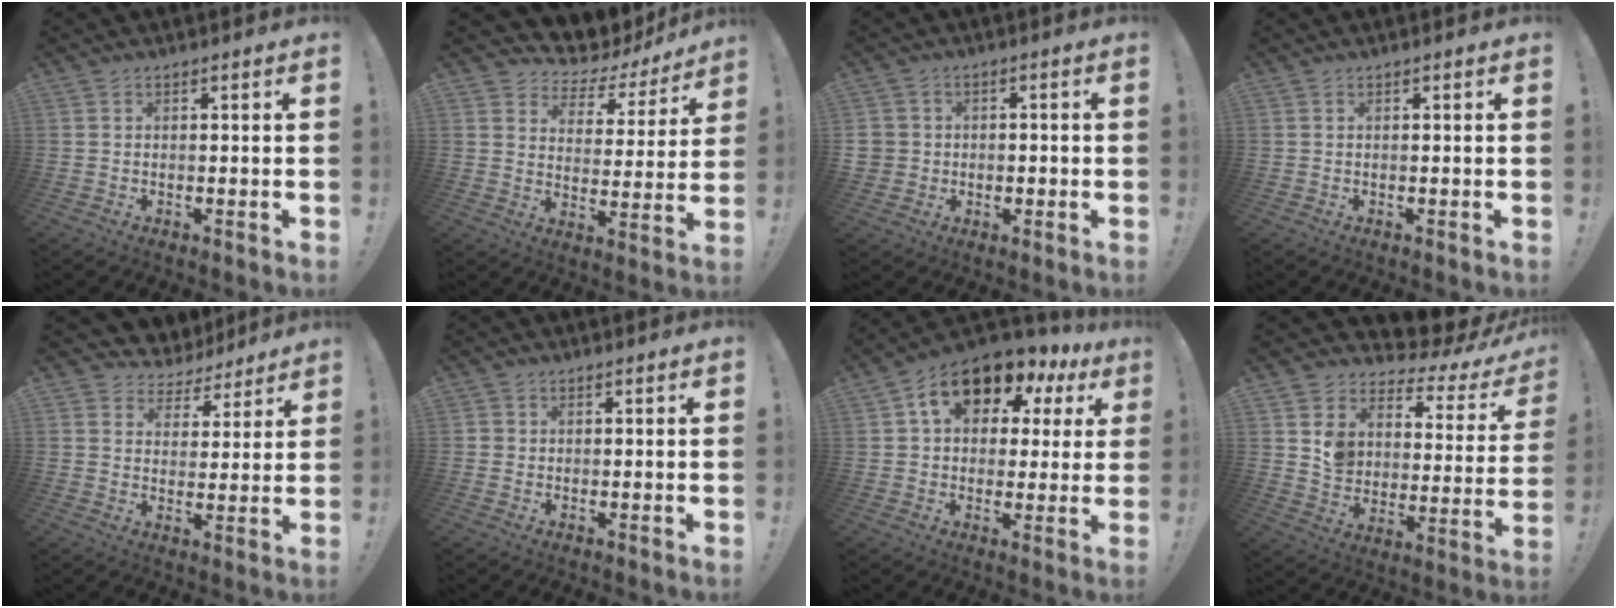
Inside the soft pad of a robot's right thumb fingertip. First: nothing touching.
{"total": 5.9, "force": [4.9, 3.1, 1.2], "torque": [-0.017, -0.060, 0.087]}
{"total": 5.0, "force": [-0.7, 4.7, 1.3], "torque": [-0.022, 0.011, -0.011]}
{"total": 0.0}
{"total": 5.6, "force": [3.8, 4.1, 0.8], "torque": [-0.009, -0.038, 0.074]}
{"total": 1.6, "force": [0.3, 1.6, 0.3], "torque": [-0.003, 0.000, 0.006]}
{"total": 13.9, "force": [6.8, 8.8, 8.3], "torque": [-0.133, -0.030, 0.121]}
{"total": 7.2, "force": [5.5, 4.0, 2.4], "torque": [-0.050, -0.071, 0.095]}